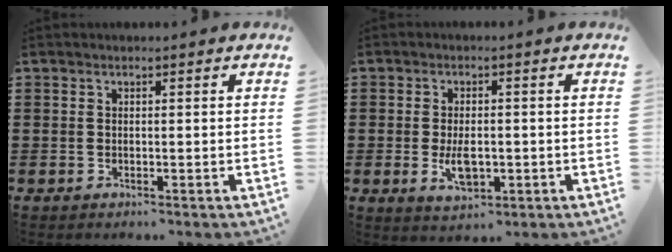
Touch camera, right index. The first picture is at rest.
{"total": 4.6, "force": [-0.8, 2.5, 3.8], "torque": [-0.074, -0.005, -0.018]}